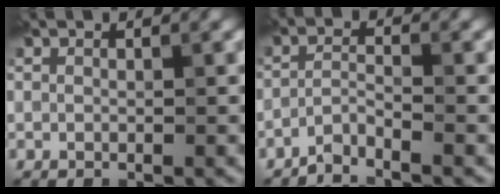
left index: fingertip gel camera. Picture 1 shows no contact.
{"total": 2.0, "force": [-1.8, 0.2, 1.0], "torque": [-0.019, 0.009, -0.047]}